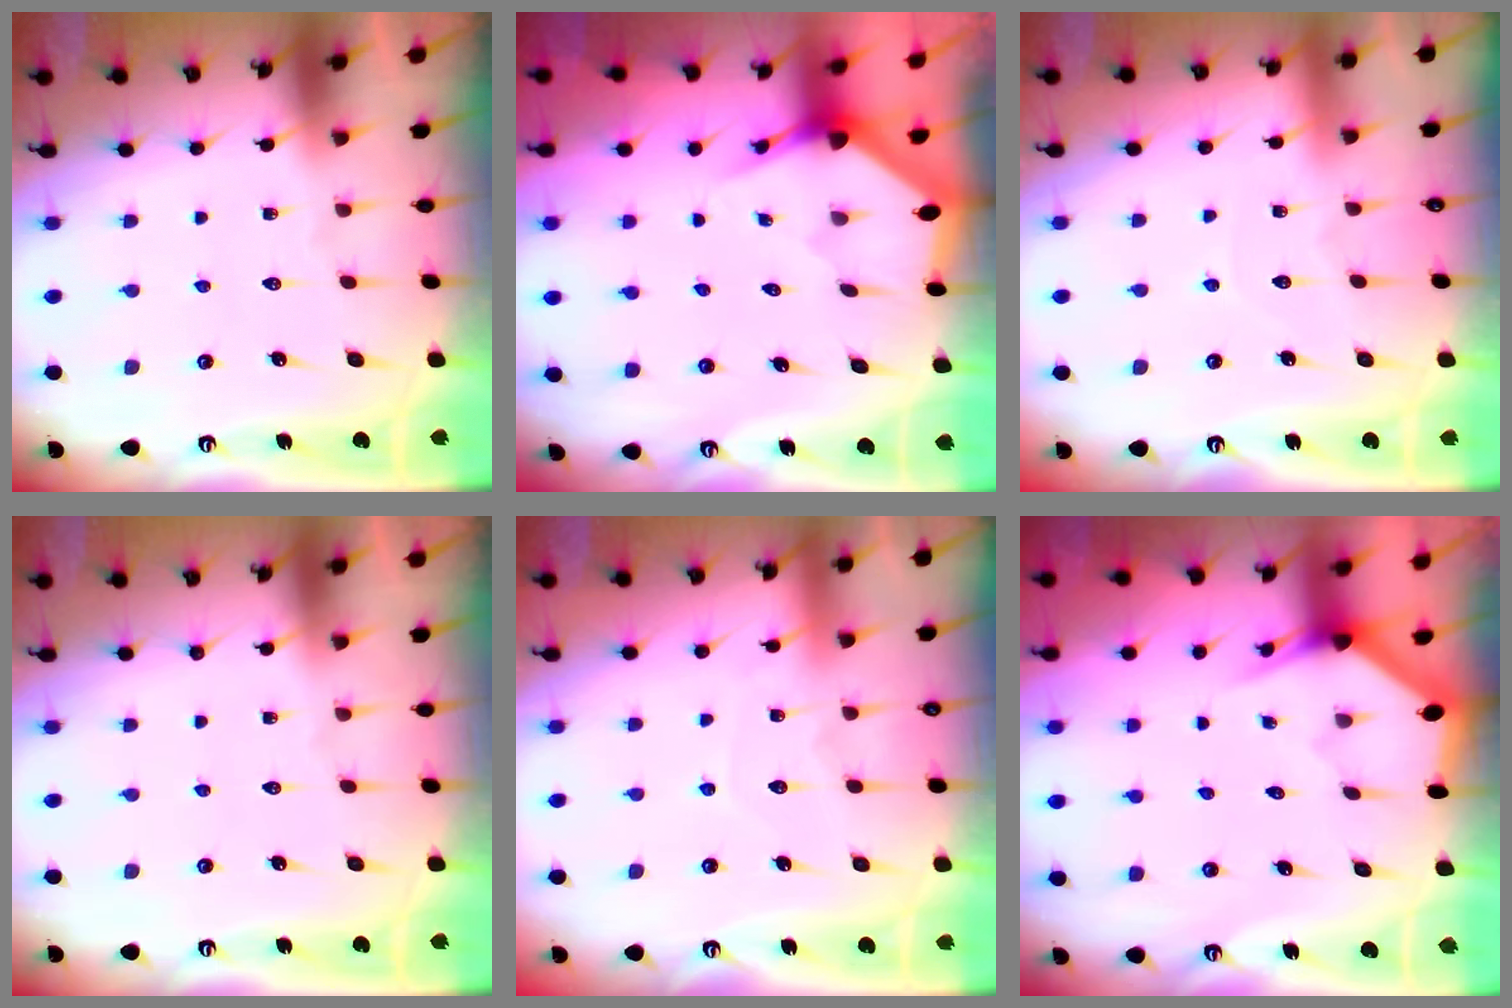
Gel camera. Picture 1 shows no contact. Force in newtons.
{"total": 2.9, "press": 2.9, "slide": 0.2}
{"total": 2.9, "press": 2.9, "slide": 0.2}
{"total": 0.0}
{"total": 5.4, "press": 5.4, "slide": 0.5}
{"total": 3.1, "press": 3.1, "slide": 0.2}